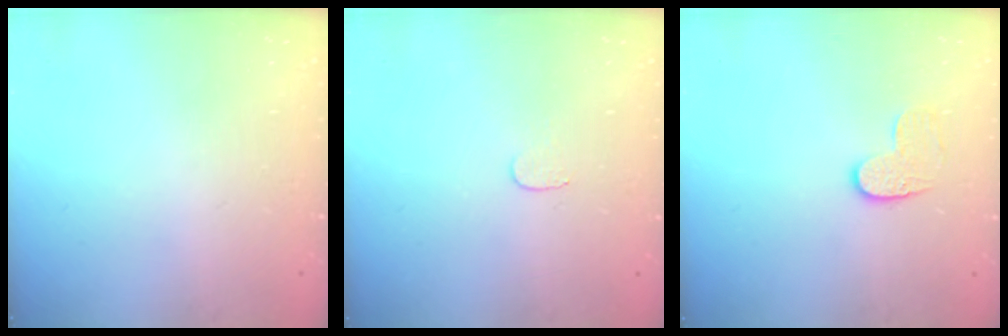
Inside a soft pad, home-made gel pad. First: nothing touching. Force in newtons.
{"total": 3.4, "press": 3.4, "slide": 0.2}
{"total": 6.5, "press": 6.4, "slide": 0.5}